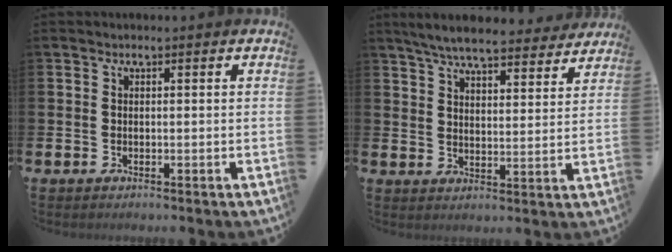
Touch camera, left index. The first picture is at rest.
{"total": 6.8, "force": [6.4, 1.0, 2.0], "torque": [-0.047, -0.036, 0.111]}